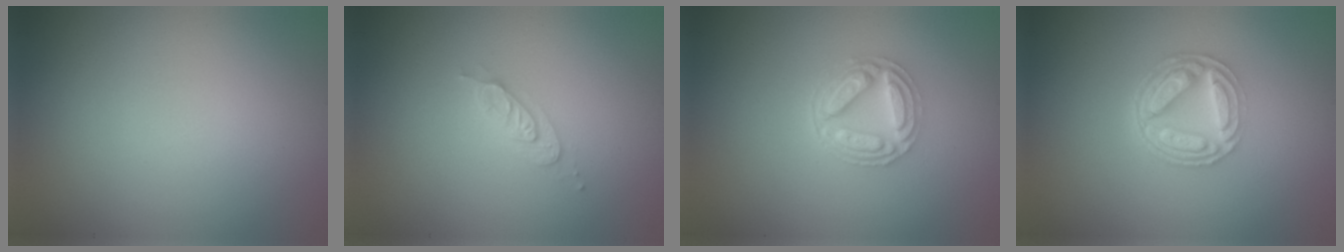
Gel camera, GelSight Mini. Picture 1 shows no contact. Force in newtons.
{"total": 1.7, "press": 1.6, "slide": 0.2}
{"total": 3.7, "press": 3.3, "slide": 1.7}
{"total": 5.0, "press": 3.7, "slide": 3.3}